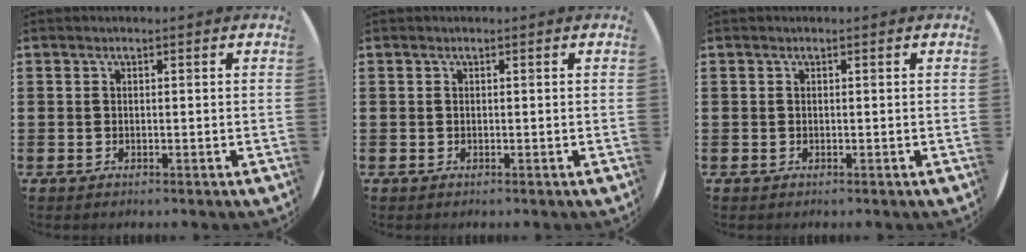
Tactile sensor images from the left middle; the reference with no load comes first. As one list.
[{"total": 0.0}, {"total": 0.0}]